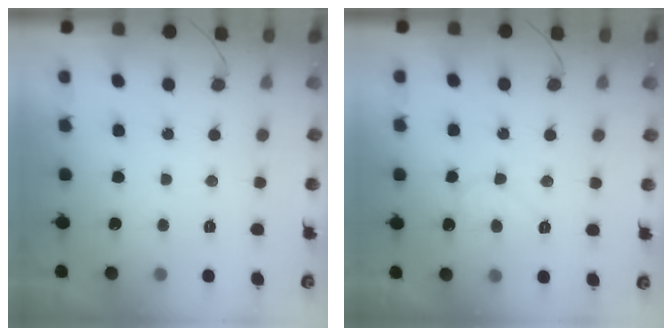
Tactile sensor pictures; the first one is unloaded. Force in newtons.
{"total": 8.0, "press": 8.0, "slide": 0.5}